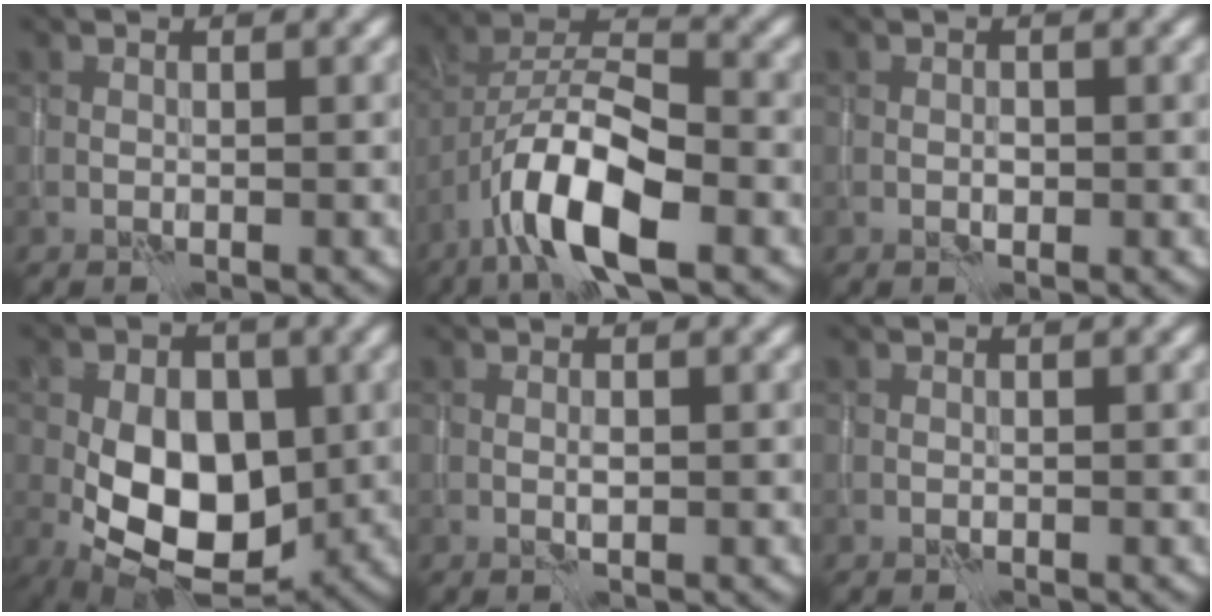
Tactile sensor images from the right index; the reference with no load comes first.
{"total": 9.3, "force": [-4.7, 3.4, 7.3], "torque": [-0.134, 0.011, -0.090]}
{"total": 0.7, "force": [-0.2, 0.5, 0.5], "torque": [-0.009, -0.001, -0.003]}
{"total": 11.3, "force": [-1.7, 7.1, 8.5], "torque": [-0.130, -0.006, -0.035]}
{"total": 0.5, "force": [0.0, 0.1, 0.5], "torque": [-0.012, 0.000, 0.001]}
{"total": 0.0}